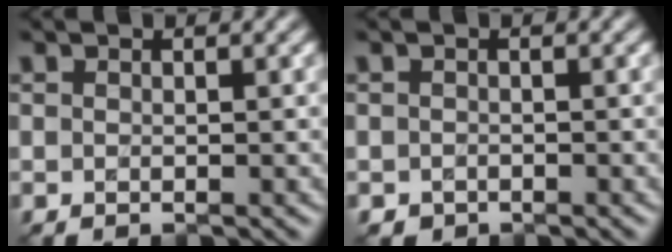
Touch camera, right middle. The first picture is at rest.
{"total": 0.8, "force": [-0.5, 0.7, 0.0], "torque": [0.000, -0.006, -0.006]}